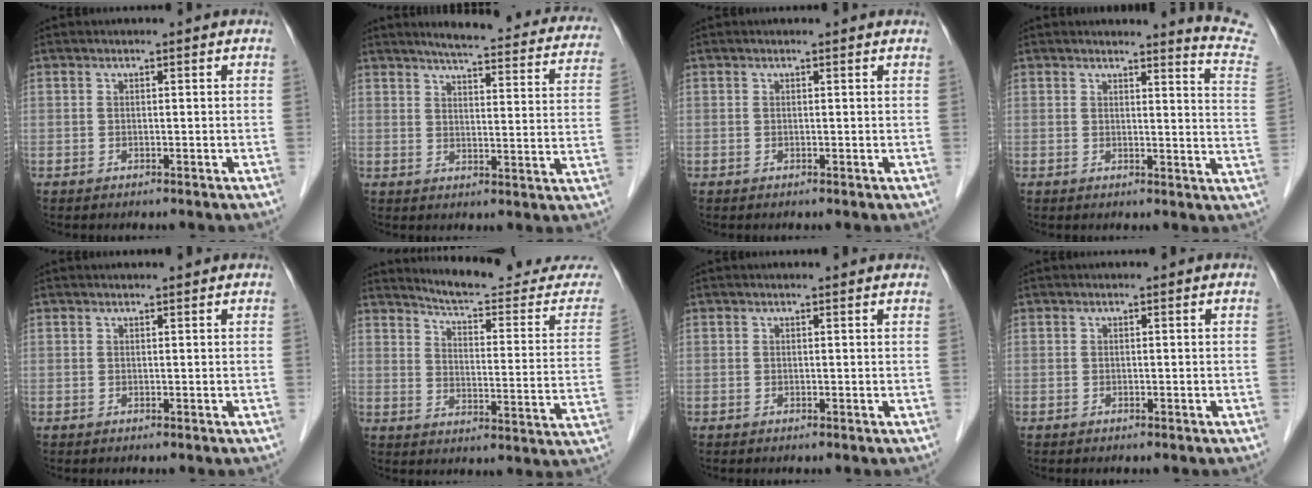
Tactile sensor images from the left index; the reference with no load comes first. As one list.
[{"total": 21.9, "force": [19.6, 3.6, 9.1], "torque": [-0.101, -0.030, 0.217]}, {"total": 1.7, "force": [1.6, 0.3, 0.3], "torque": [-0.014, 0.009, 0.013]}, {"total": 8.6, "force": [8.5, -1.2, 0.6], "torque": [-0.009, -0.096, 0.071]}, {"total": 1.6, "force": [1.5, 0.2, 0.5], "torque": [-0.009, 0.013, 0.021]}, {"total": 18.6, "force": [18.0, 1.5, 4.5], "torque": [-0.053, -0.093, 0.215]}, {"total": 1.9, "force": [1.9, 0.3, 0.4], "torque": [-0.014, 0.009, 0.016]}, {"total": 0.0}]